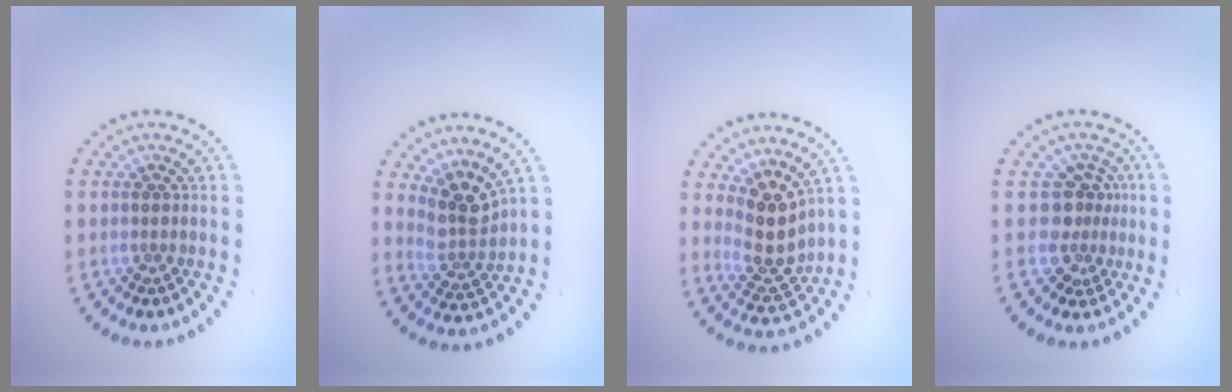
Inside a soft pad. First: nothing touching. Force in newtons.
{"total": 3.3, "press": 2.3, "slide": 2.3}
{"total": 3.7, "press": 3.2, "slide": 1.9}
{"total": 2.7, "press": 2.0, "slide": 1.9}